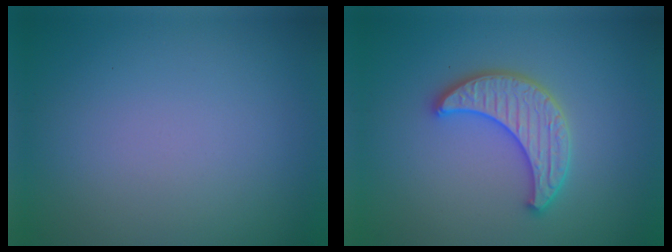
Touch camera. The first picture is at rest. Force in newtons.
{"total": 3.8, "press": 3.6, "slide": 1.0}